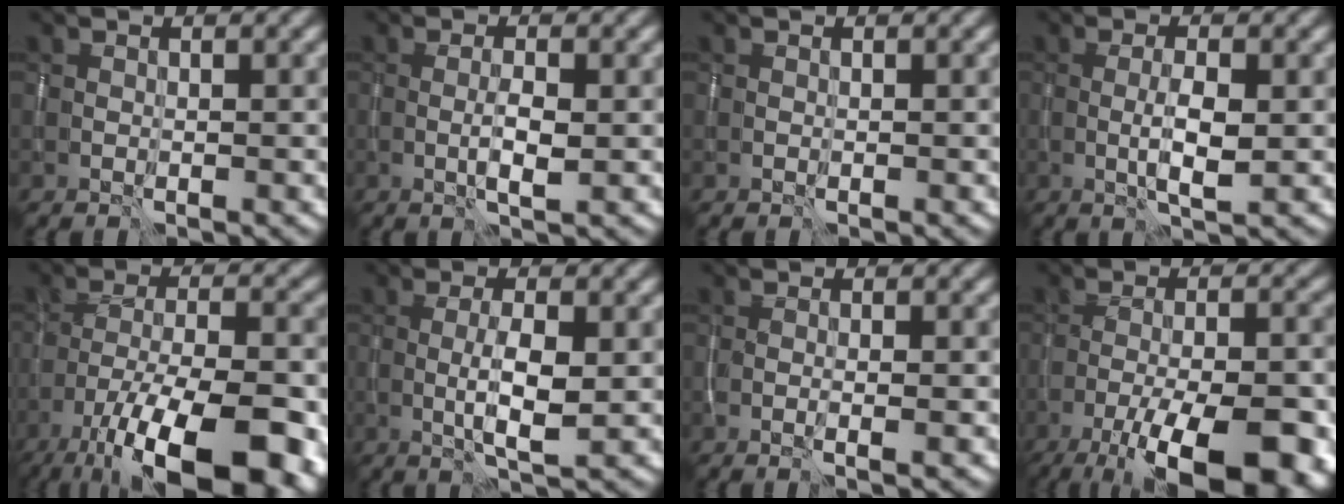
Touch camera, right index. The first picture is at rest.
{"total": 1.9, "force": [-0.5, 0.3, 1.8], "torque": [-0.034, -0.001, -0.009]}
{"total": 0.0}
{"total": 2.8, "force": [-0.5, 0.5, 2.7], "torque": [-0.050, -0.002, -0.008]}
{"total": 15.4, "force": [-9.3, 5.7, 10.9], "torque": [-0.167, -0.021, -0.141]}
{"total": 3.4, "force": [-0.5, 0.7, 3.3], "torque": [-0.061, -0.002, -0.009]}
{"total": 1.1, "force": [-0.3, 0.2, 1.0], "torque": [-0.012, -0.001, -0.007]}
{"total": 12.9, "force": [-7.1, 4.0, 10.0], "torque": [-0.156, -0.008, -0.107]}